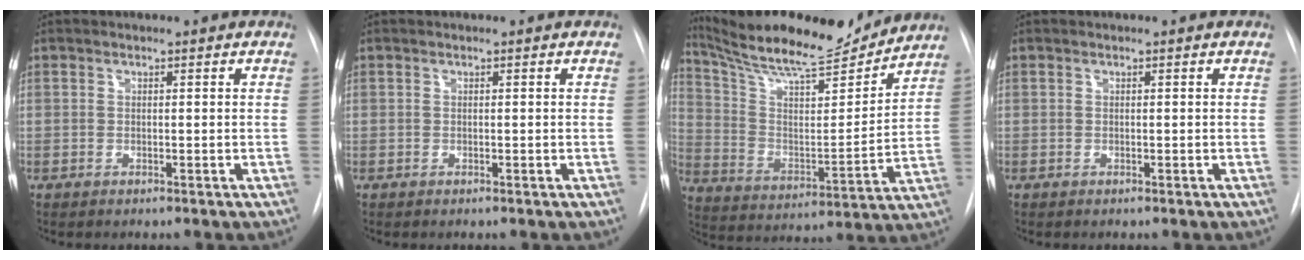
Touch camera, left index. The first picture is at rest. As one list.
[{"total": 0.0}, {"total": 19.0, "force": [17.4, 2.2, 7.3], "torque": [-0.135, -0.015, 0.279]}, {"total": 0.0}]